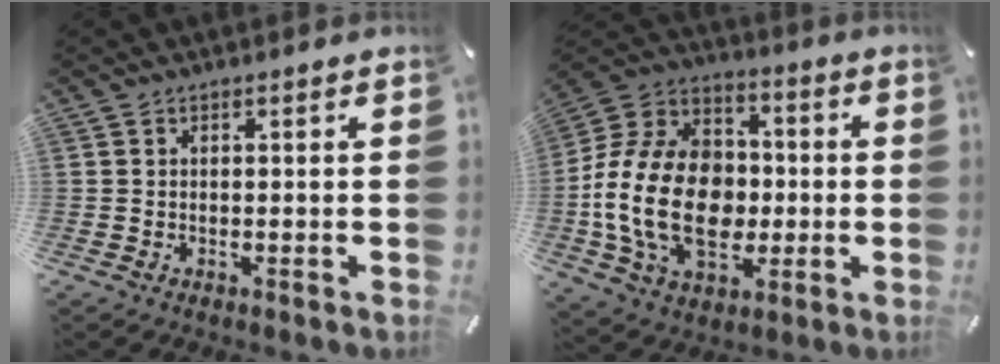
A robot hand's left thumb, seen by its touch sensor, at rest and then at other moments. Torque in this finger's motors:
{"motor_torque": [2.02, 2.91, 2.76, 0.00, 0.43]}